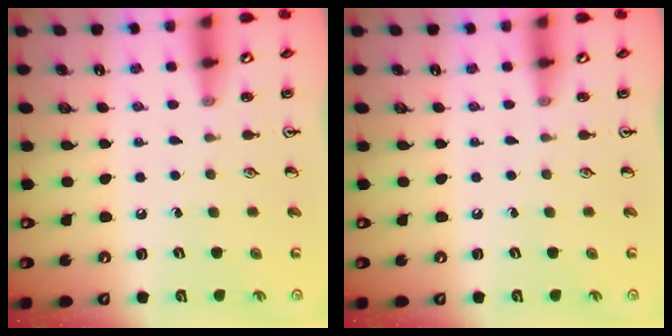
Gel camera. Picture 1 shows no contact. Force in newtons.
{"total": 0.0}